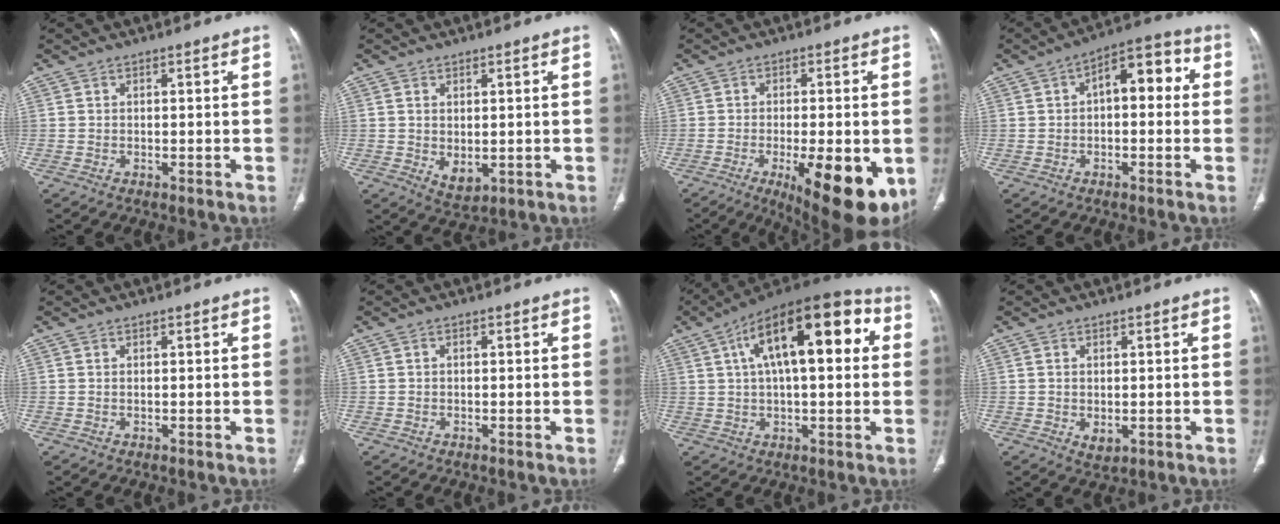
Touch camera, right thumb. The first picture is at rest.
{"total": 4.2, "force": [-0.3, 2.6, 3.3], "torque": [-0.052, -0.008, 0.009]}
{"total": 17.0, "force": [-5.7, 5.8, 14.9], "torque": [-0.169, -0.017, -0.066]}
{"total": 9.5, "force": [1.0, 5.1, 7.9], "torque": [-0.078, 0.035, 0.004]}
{"total": 0.0}
{"total": 0.0}
{"total": 21.5, "force": [5.8, 8.9, 18.7], "torque": [-0.274, 0.034, 0.081]}
{"total": 2.9, "force": [-0.3, 1.8, 2.2], "torque": [-0.037, -0.005, 0.004]}